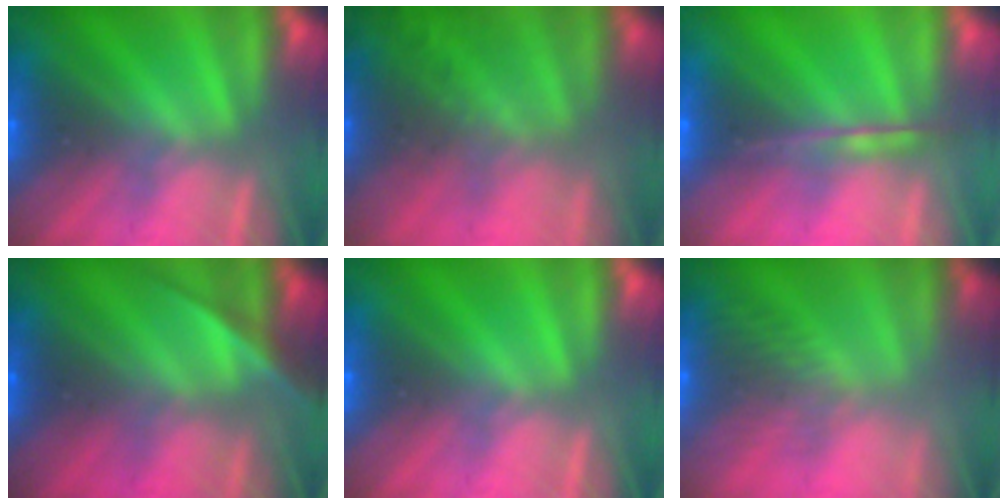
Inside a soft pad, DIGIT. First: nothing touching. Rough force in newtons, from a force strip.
{"total": 8.4}
{"total": 4.8}
{"total": 2.3}
{"total": 0.0}
{"total": 8.7}